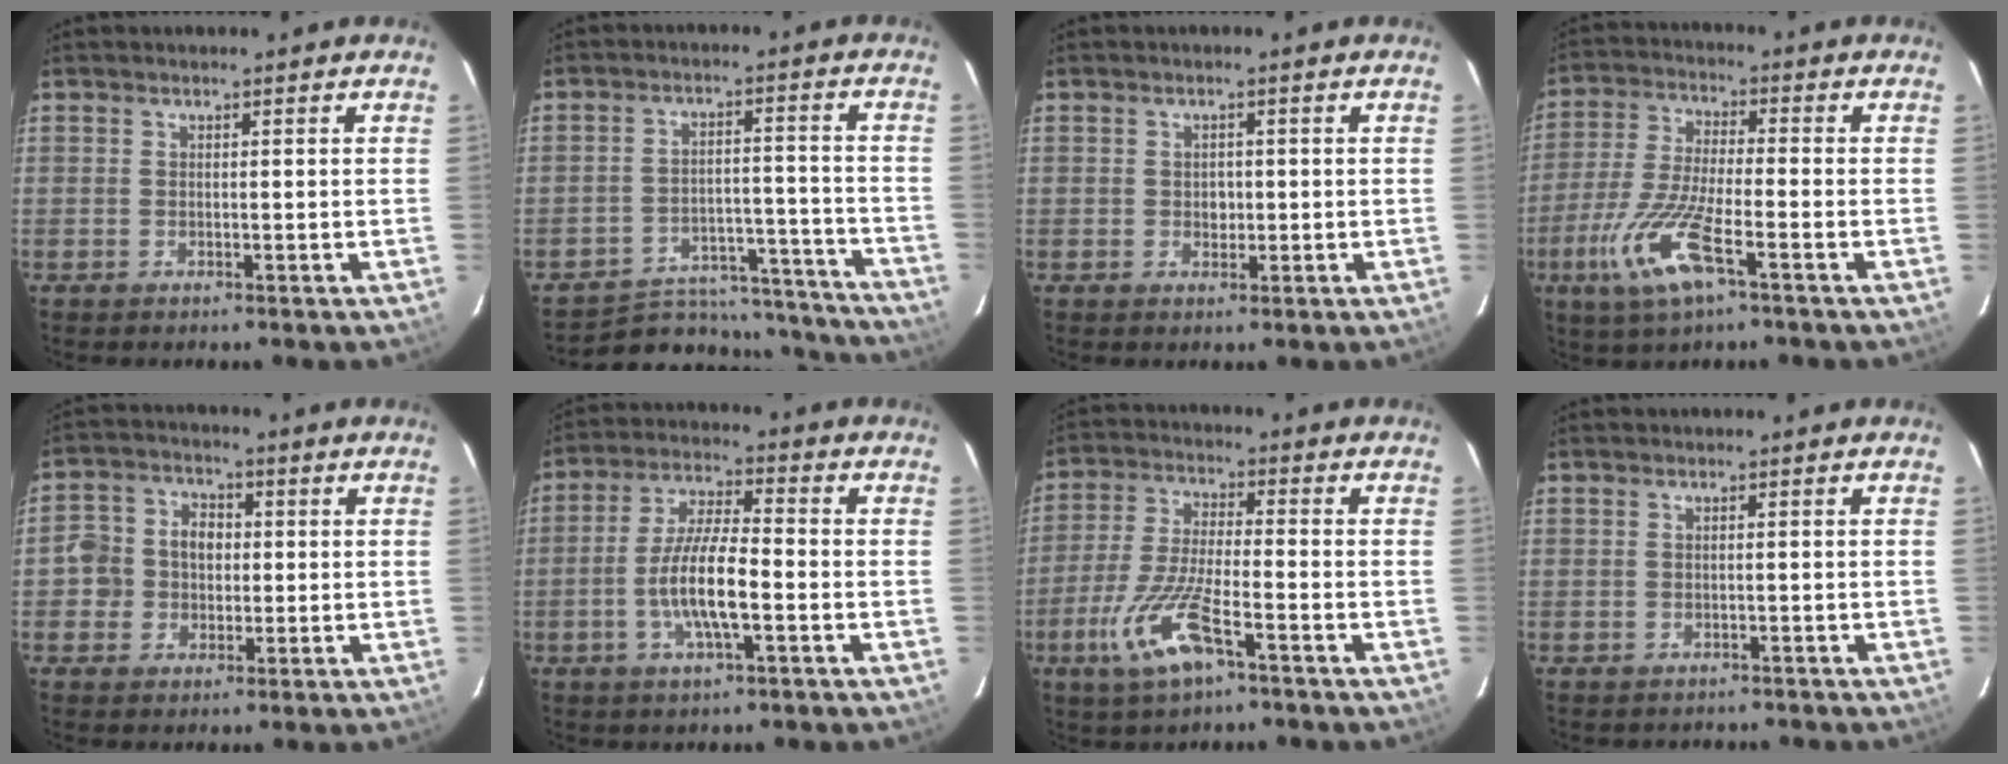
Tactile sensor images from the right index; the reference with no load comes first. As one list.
[{"total": 19.3, "force": [-17.6, 6.9, 4.2], "torque": [-0.082, 0.047, -0.220]}, {"total": 1.8, "force": [-0.2, 1.6, 0.7], "torque": [-0.010, 0.003, -0.003]}, {"total": 12.1, "force": [-5.9, 2.8, 10.2], "torque": [-0.223, -0.014, -0.117]}, {"total": 7.1, "force": [-0.7, 6.6, 2.6], "torque": [-0.052, 0.023, -0.015]}, {"total": 9.9, "force": [-3.0, 2.2, 9.1], "torque": [-0.183, 0.001, -0.058]}, {"total": 11.5, "force": [-5.9, 2.9, 9.4], "torque": [-0.205, -0.011, -0.115]}, {"total": 1.3, "force": [-1.0, 0.9, 0.1], "torque": [0.001, 0.008, -0.007]}]